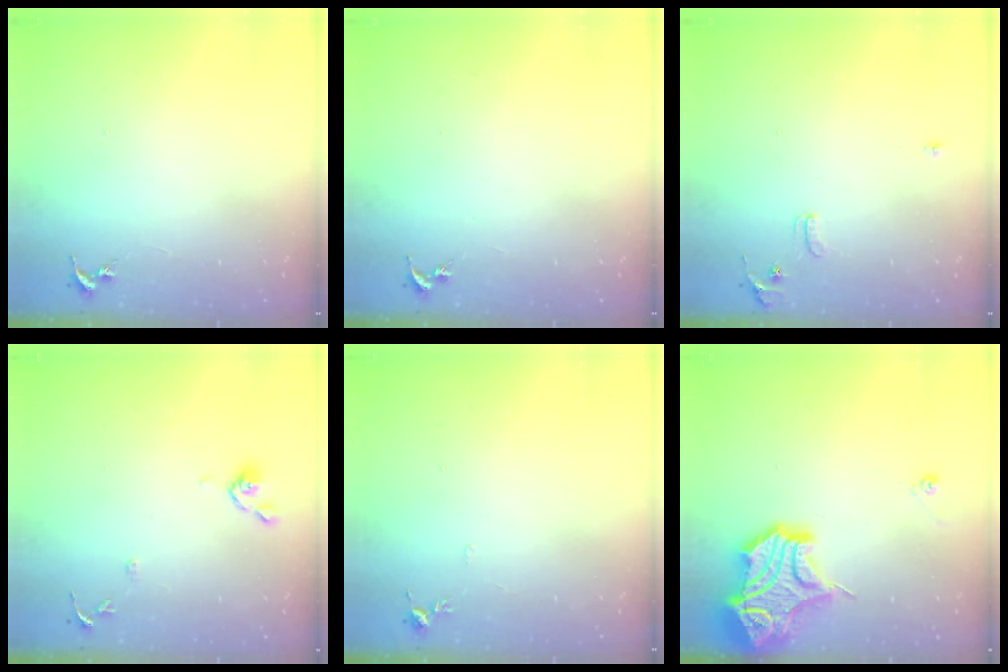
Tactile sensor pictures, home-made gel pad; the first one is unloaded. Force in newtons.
{"total": 0.0}
{"total": 6.1, "press": 6.0, "slide": 0.9}
{"total": 8.6, "press": 8.6, "slide": 0.7}
{"total": 4.3, "press": 4.2, "slide": 0.6}
{"total": 17.4, "press": 17.2, "slide": 2.4}